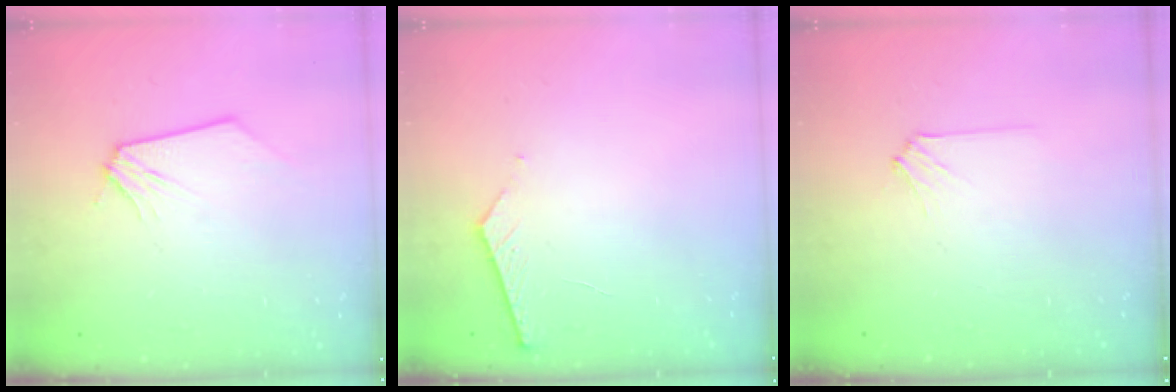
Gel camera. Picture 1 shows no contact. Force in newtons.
{"total": 4.1, "press": 4.1, "slide": 0.4}
{"total": 2.4, "press": 2.4, "slide": 0.5}